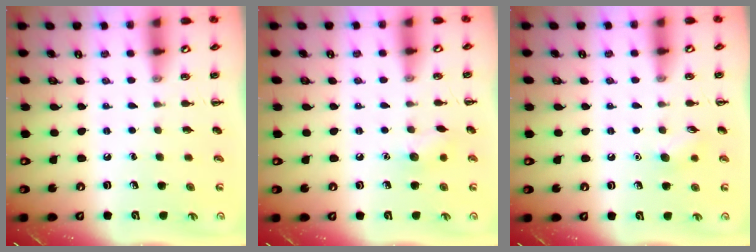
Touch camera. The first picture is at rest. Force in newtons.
{"total": 6.6, "press": 6.4, "slide": 1.6}
{"total": 6.4, "press": 6.2, "slide": 1.8}